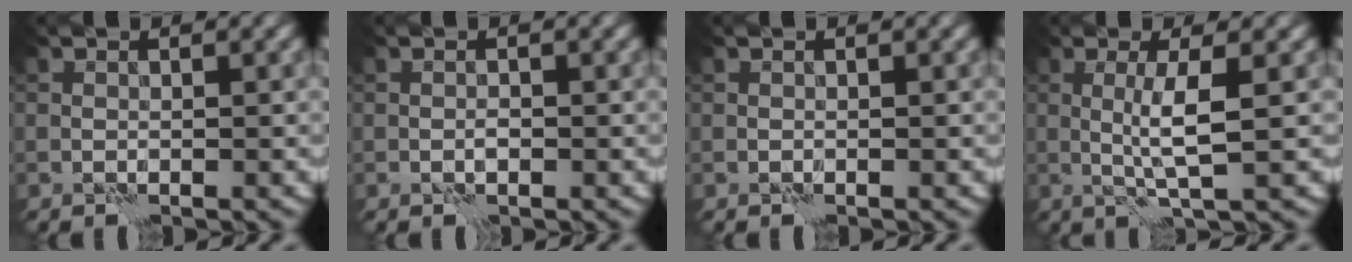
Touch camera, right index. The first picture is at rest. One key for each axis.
{"total": 0.5, "fx": -0.2, "fy": 0.3, "fz": 0.4, "tx": -0.007, "ty": 0.002, "tz": -0.004}
{"total": 0.0}
{"total": 3.4, "fx": 0.3, "fy": 0.4, "fz": 3.4, "tx": -0.066, "ty": 0.003, "tz": 0.007}